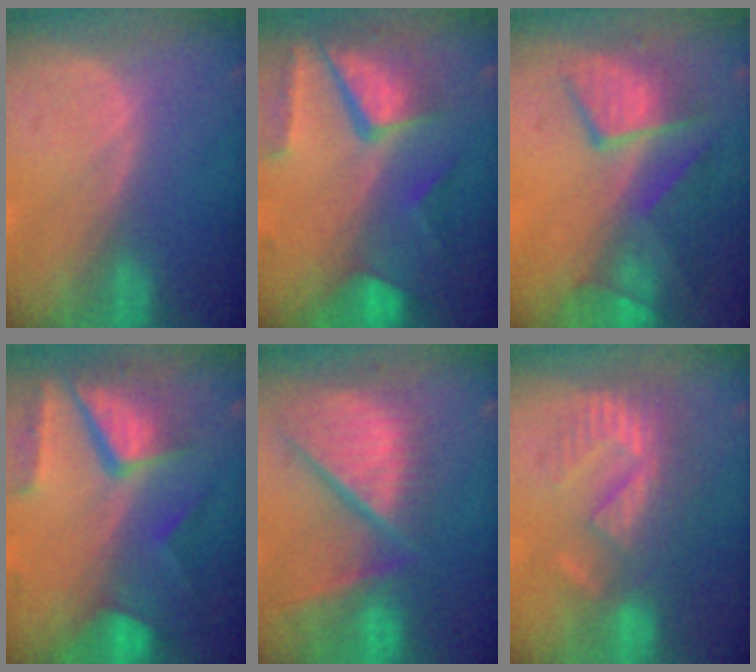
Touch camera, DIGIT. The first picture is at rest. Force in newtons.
{"total": 10.3, "press": 8.8, "slide": 5.4}
{"total": 9.8, "press": 8.5, "slide": 5.0}
{"total": 10.4, "press": 8.8, "slide": 5.5}
{"total": 12.9, "press": 10.7, "slide": 7.2}
{"total": 9.1, "press": 8.0, "slide": 4.3}